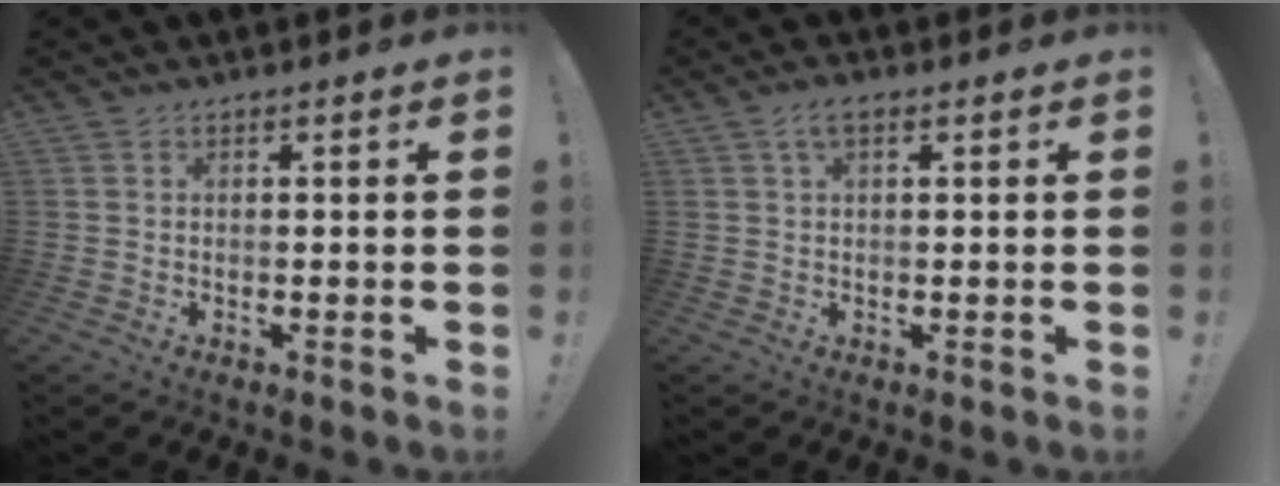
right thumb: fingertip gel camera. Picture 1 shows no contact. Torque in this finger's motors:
{"motor_torque": [-0.32, 0.57, 0.42, 0.09, -0.02]}